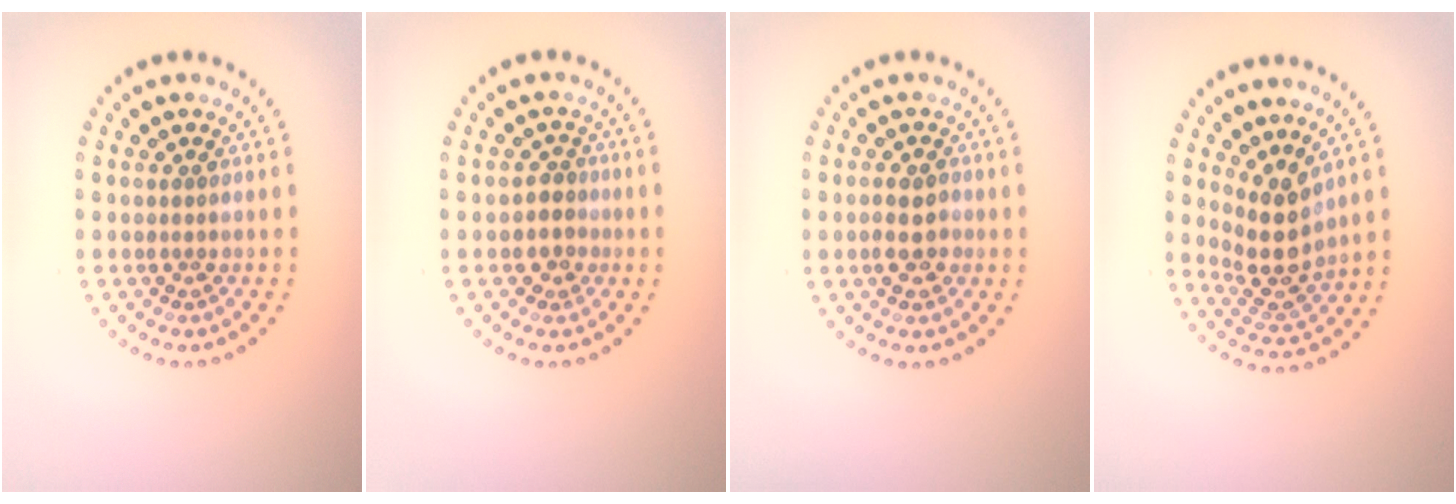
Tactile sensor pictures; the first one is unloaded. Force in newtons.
{"total": 1.8, "press": 1.5, "slide": 1.1}
{"total": 2.4, "press": 2.4, "slide": 0.4}
{"total": 3.7, "press": 2.8, "slide": 2.4}